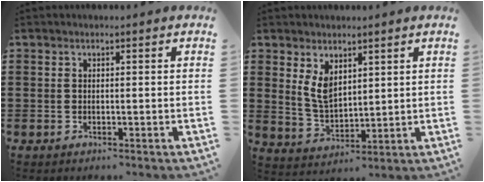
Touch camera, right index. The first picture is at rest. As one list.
[{"total": 5.4, "force": [2.6, 3.0, 3.6], "torque": [-0.080, 0.003, 0.049]}]